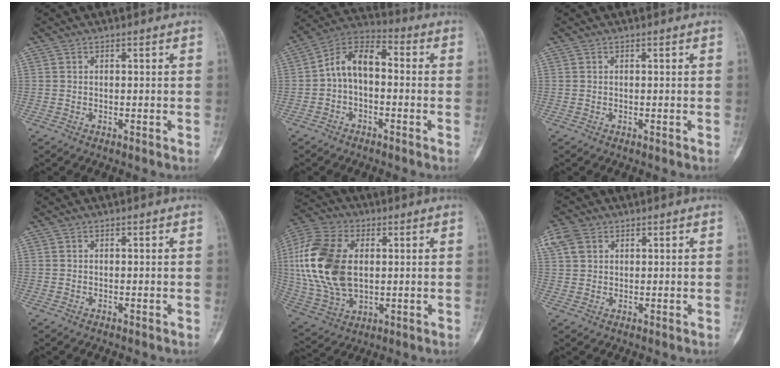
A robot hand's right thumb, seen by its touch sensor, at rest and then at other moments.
{"total": 9.3, "force": [-0.6, 5.7, 7.3], "torque": [-0.112, 0.039, -0.028]}
{"total": 0.0}
{"total": 0.0}
{"total": 20.0, "force": [2.5, 12.9, 15.0], "torque": [-0.321, -0.002, 0.050]}
{"total": 4.9, "force": [2.4, 3.8, 1.9], "torque": [-0.040, 0.009, 0.049]}